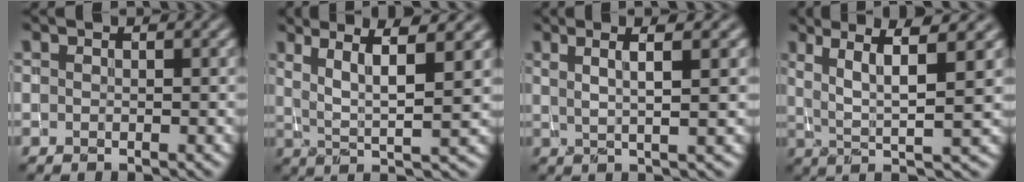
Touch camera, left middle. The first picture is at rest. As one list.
[{"total": 6.0, "force": [2.3, 1.0, 5.5], "torque": [-0.091, 0.001, 0.045]}, {"total": 4.2, "force": [1.8, 0.5, 3.7], "torque": [-0.061, 0.001, 0.028]}, {"total": 6.5, "force": [2.0, 1.0, 6.1], "torque": [-0.100, 0.003, 0.039]}]